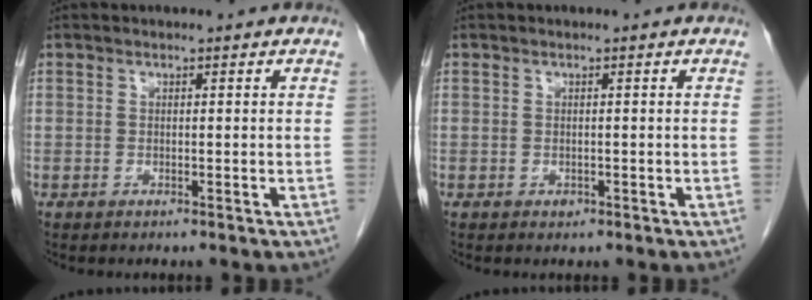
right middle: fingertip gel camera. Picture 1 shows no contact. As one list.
[{"total": 0.5, "force": [-0.3, 0.4, 0.2], "torque": [-0.004, 0.001, -0.004]}]